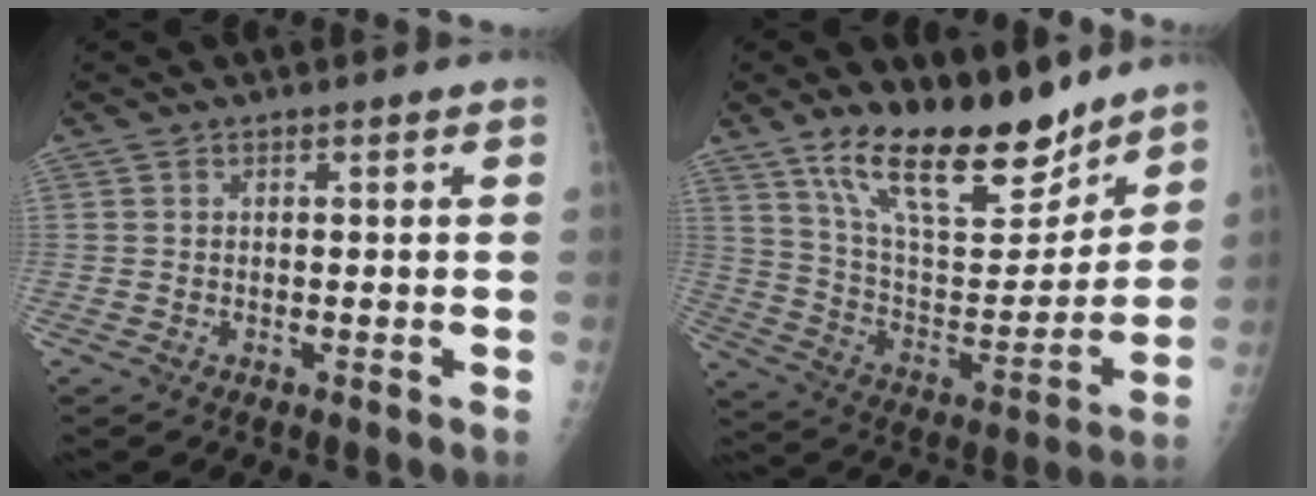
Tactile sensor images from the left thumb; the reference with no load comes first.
{"total": 21.2, "force": [15.5, 8.1, 12.0], "torque": [-0.158, -0.085, 0.268]}